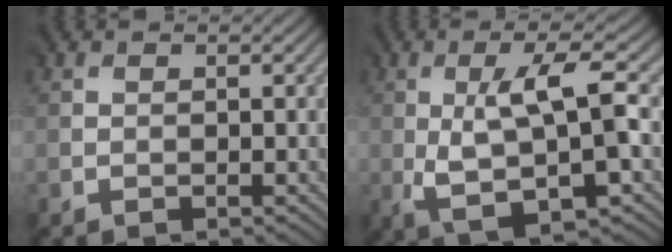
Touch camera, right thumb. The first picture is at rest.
{"total": 8.3, "force": [-0.5, 2.0, 8.0], "torque": [-0.148, 0.007, -0.006]}